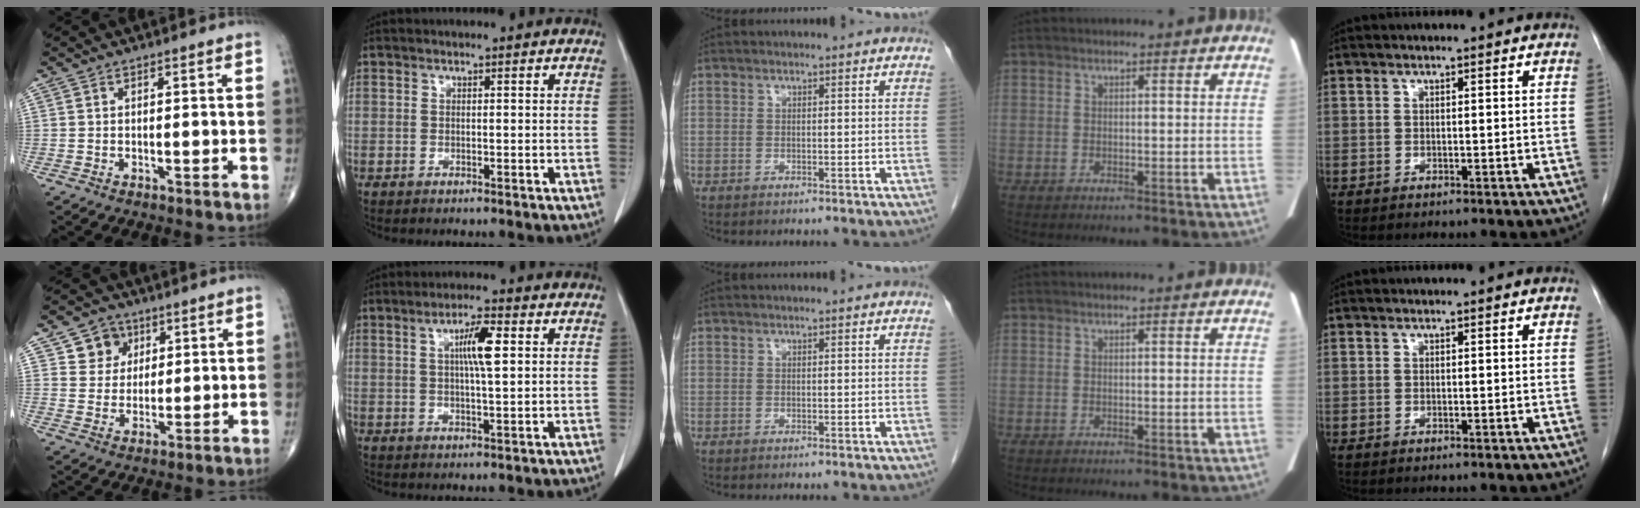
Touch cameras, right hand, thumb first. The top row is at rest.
{"thumb": {"total": 6.6, "force": [3.1, 5.6, 1.5], "torque": [0.005, -0.012, 0.053]}, "index": {"total": 5.2, "force": [1.4, 0.6, 4.9], "torque": [-0.088, 0.002, 0.024]}}